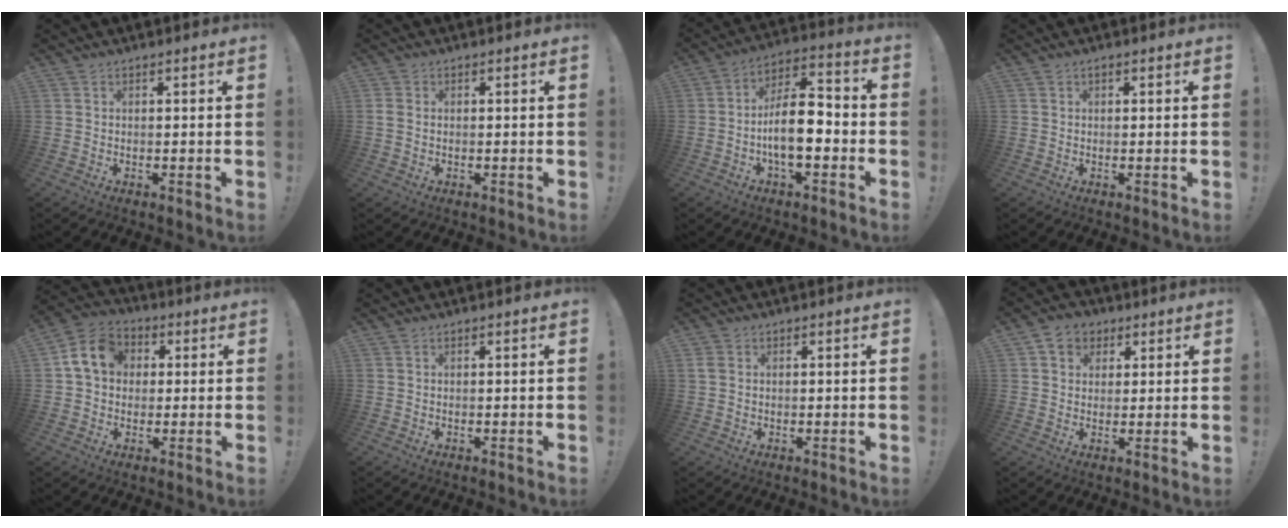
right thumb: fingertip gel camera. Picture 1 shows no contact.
{"total": 1.5, "force": [0.3, 1.1, 1.0], "torque": [-0.023, 0.007, 0.007]}
{"total": 13.7, "force": [-3.4, 6.1, 11.8], "torque": [-0.217, 0.014, -0.063]}
{"total": 0.5, "force": [0.1, 0.4, 0.3], "torque": [-0.007, 0.002, 0.002]}
{"total": 10.9, "force": [2.5, 8.9, 5.7], "torque": [-0.091, 0.012, 0.055]}
{"total": 0.0}
{"total": 1.9, "force": [0.2, 1.5, 1.1], "torque": [-0.023, 0.006, 0.005]}
{"total": 6.5, "force": [2.6, 5.5, 2.2], "torque": [-0.039, -0.001, 0.052]}